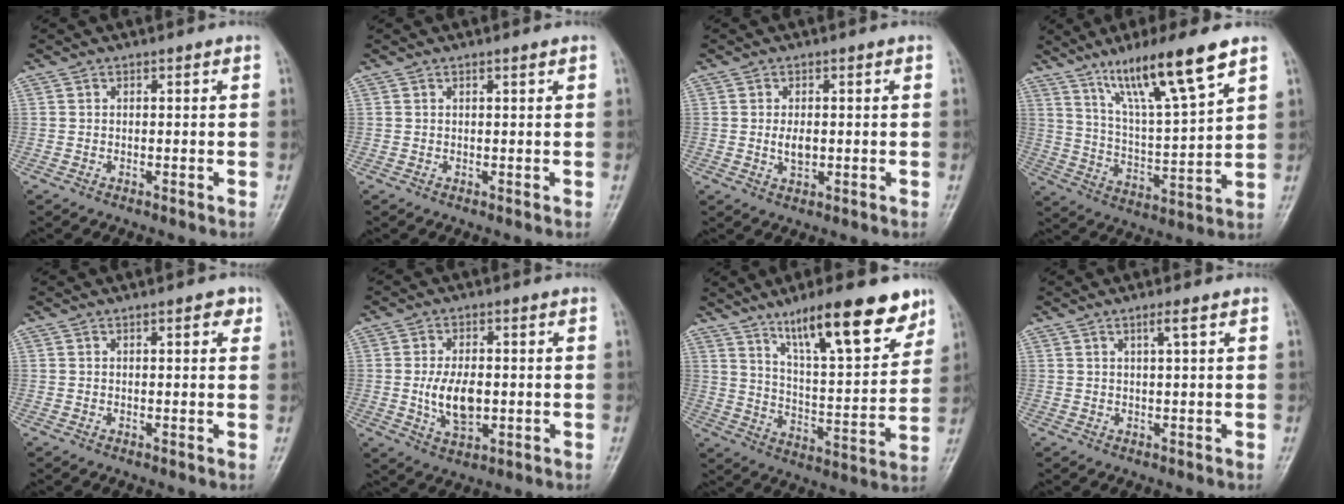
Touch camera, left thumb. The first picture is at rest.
{"total": 0.6, "force": [0.4, 0.0, 0.5], "torque": [-0.010, -0.001, 0.008]}
{"total": 3.0, "force": [0.0, 1.7, 2.4], "torque": [-0.042, -0.004, 0.001]}
{"total": 16.2, "force": [10.3, 1.8, 12.3], "torque": [-0.213, -0.048, 0.190]}
{"total": 2.6, "force": [1.3, 0.9, 2.0], "torque": [-0.019, -0.001, 0.014]}
{"total": 7.8, "force": [-0.5, 4.3, 6.5], "torque": [-0.110, -0.006, -0.003]}
{"total": 18.9, "force": [12.5, 4.8, 13.3], "torque": [-0.170, -0.059, 0.206]}
{"total": 2.1, "force": [1.0, -0.1, 1.8], "torque": [-0.037, -0.003, 0.021]}